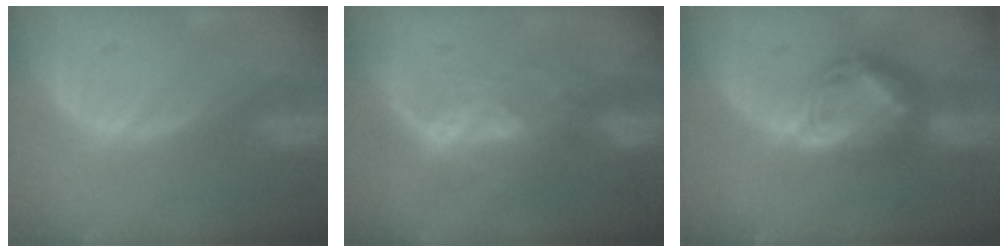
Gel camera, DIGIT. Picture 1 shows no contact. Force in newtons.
{"total": 6.7, "press": 6.0, "slide": 2.9}
{"total": 7.7, "press": 6.7, "slide": 3.9}